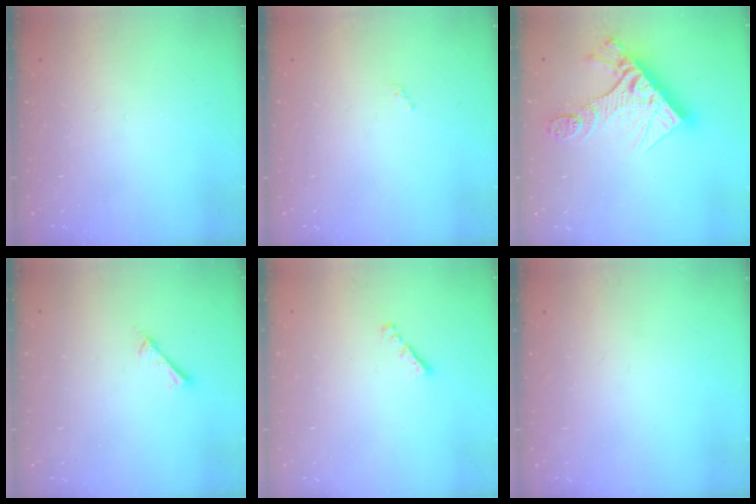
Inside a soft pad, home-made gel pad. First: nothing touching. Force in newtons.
{"total": 0.0}
{"total": 18.6, "press": 18.5, "slide": 2.1}
{"total": 2.0, "press": 2.0, "slide": 0.2}
{"total": 1.0, "press": 0.8, "slide": 0.5}
{"total": 0.0}